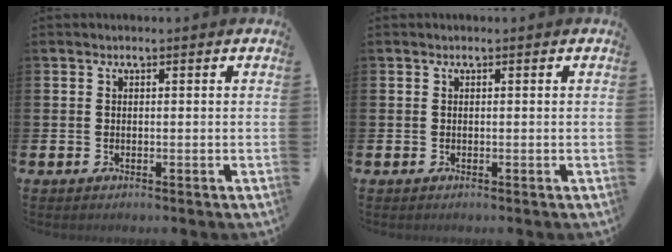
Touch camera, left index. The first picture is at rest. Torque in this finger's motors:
{"motor_torque": [-0.01, 0.00, 0.00, 0.00]}